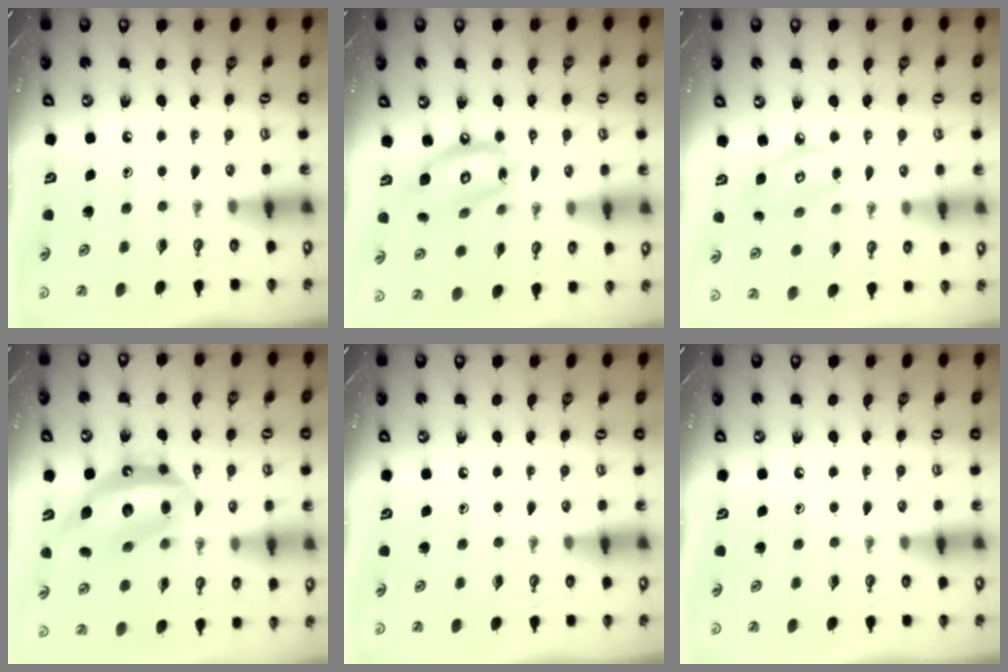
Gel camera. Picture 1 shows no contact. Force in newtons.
{"total": 13.4, "press": 13.3, "slide": 1.2}
{"total": 7.4, "press": 7.4, "slide": 0.3}
{"total": 15.4, "press": 15.3, "slide": 1.5}
{"total": 0.0}
{"total": 0.0}